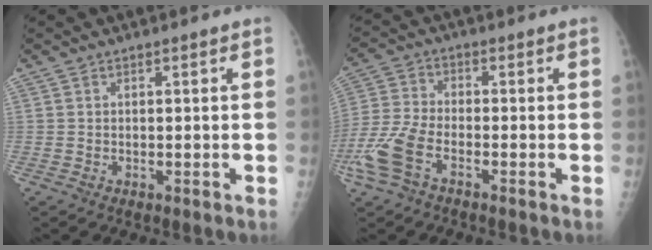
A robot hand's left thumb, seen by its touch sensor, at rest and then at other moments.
{"total": 9.1, "force": [-4.5, 4.5, 6.6], "torque": [-0.159, 0.015, -0.093]}